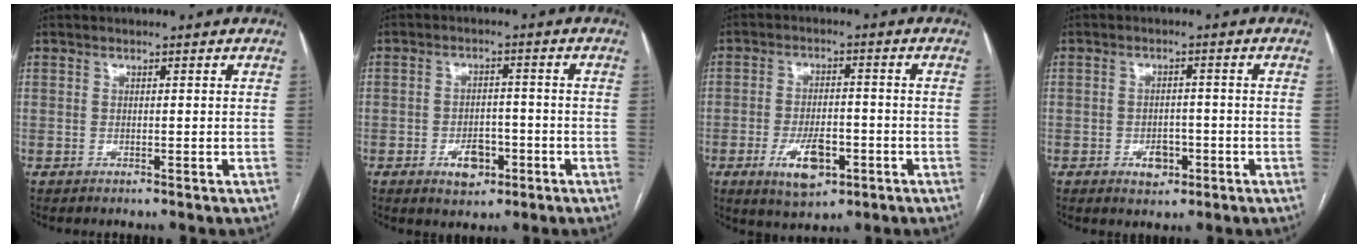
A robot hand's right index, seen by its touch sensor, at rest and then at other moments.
{"total": 5.2, "force": [-2.3, 3.2, 3.4], "torque": [-0.052, 0.004, -0.031]}
{"total": 8.9, "force": [-4.0, 3.4, 7.2], "torque": [-0.138, -0.008, -0.062]}
{"total": 3.7, "force": [-1.6, 2.5, 2.2], "torque": [-0.029, 0.005, -0.016]}